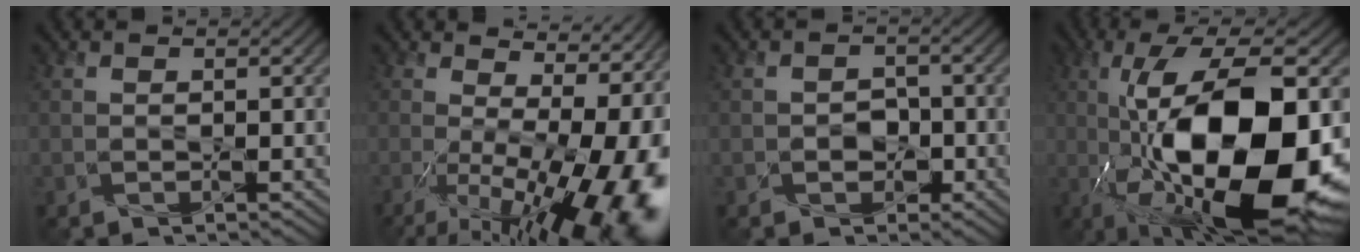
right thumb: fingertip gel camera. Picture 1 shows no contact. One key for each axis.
{"total": 17.4, "fx": -2.1, "fy": 8.1, "fz": 15.3, "tx": -0.184, "ty": -0.029, "tz": -0.006}
{"total": 2.3, "fx": -1.0, "fy": 1.9, "fz": 0.7, "tx": -0.008, "ty": -0.005, "tz": -0.018}
{"total": 19.1, "fx": -3.5, "fy": 7.4, "fz": 17.3, "tx": -0.309, "ty": 0.012, "tz": -0.063}